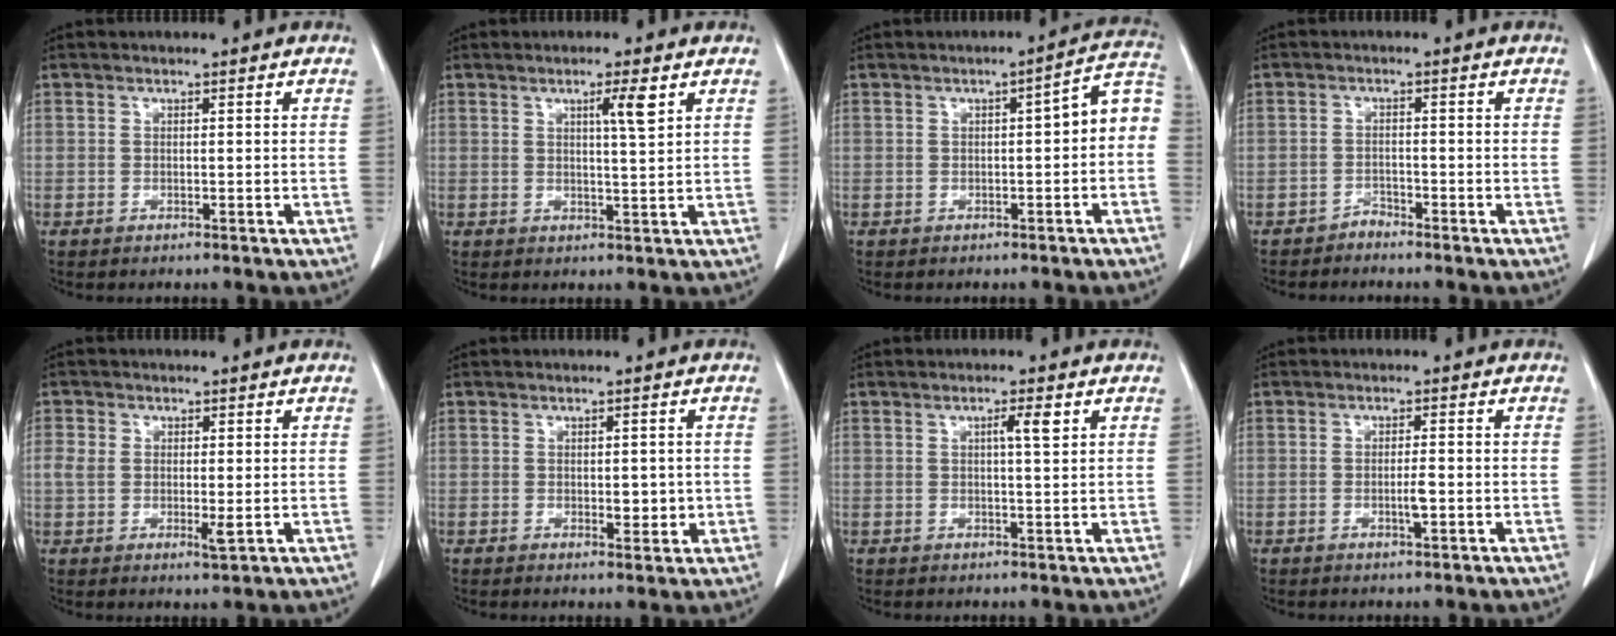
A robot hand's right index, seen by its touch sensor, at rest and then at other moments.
{"total": 3.7, "force": [1.7, -0.2, 3.2], "torque": [-0.055, -0.004, 0.029]}
{"total": 6.4, "force": [-0.4, 1.5, 6.2], "torque": [-0.074, 0.031, -0.009]}
{"total": 1.4, "force": [-1.4, 0.3, -0.1], "torque": [0.006, 0.000, -0.025]}
{"total": 4.1, "force": [0.0, 2.0, 3.6], "torque": [-0.066, -0.005, 0.004]}
{"total": 2.6, "force": [-0.1, 1.4, 2.2], "torque": [-0.026, -0.003, 0.005]}
{"total": 2.6, "force": [1.0, 0.1, 2.4], "torque": [-0.041, 0.000, 0.015]}
{"total": 2.1, "force": [-0.5, 0.2, 2.1], "torque": [-0.039, -0.002, -0.009]}